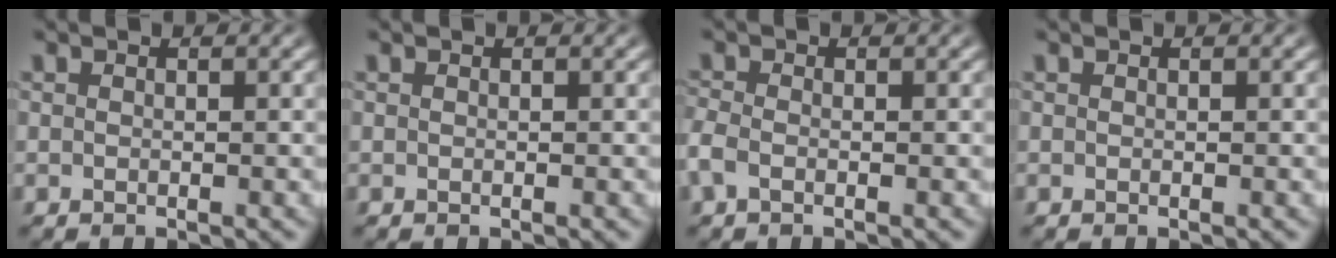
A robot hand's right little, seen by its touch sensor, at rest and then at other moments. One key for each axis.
{"total": 0.0}
{"total": 1.7, "fx": -1.0, "fy": 0.9, "fz": 1.0, "tx": -0.037, "ty": -0.012, "tz": -0.013}
{"total": 0.0}